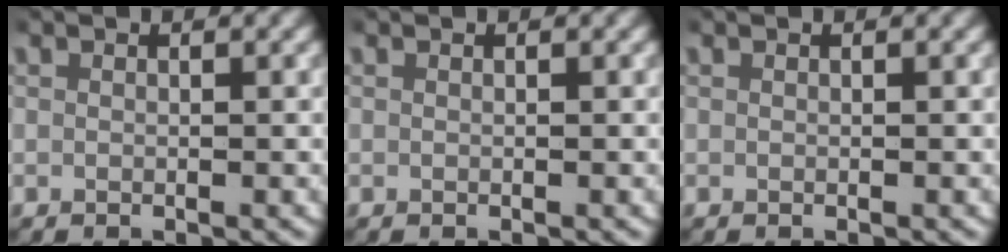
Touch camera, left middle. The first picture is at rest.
{"total": 0.0}
{"total": 0.0}